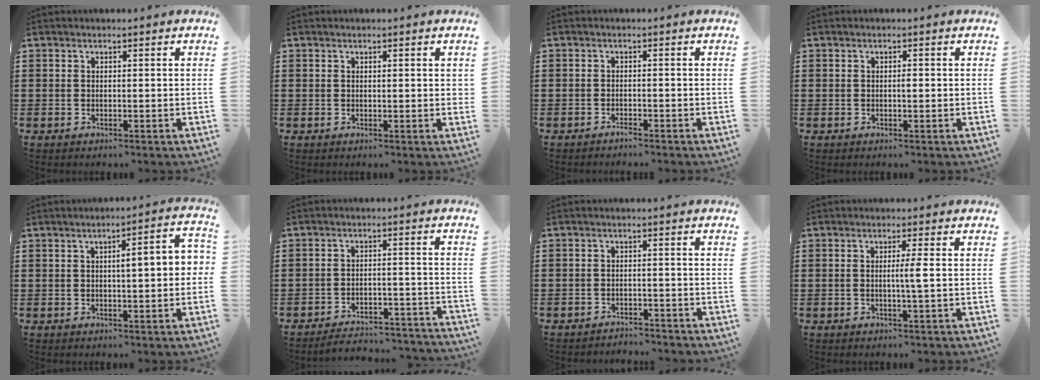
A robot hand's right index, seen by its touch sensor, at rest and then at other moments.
{"total": 0.8, "force": [0.3, 0.3, 0.7], "torque": [-0.013, 0.004, 0.005]}
{"total": 1.1, "force": [-1.0, 0.0, 0.3], "torque": [-0.009, -0.001, -0.020]}
{"total": 0.8, "force": [-0.1, 0.2, 0.8], "torque": [-0.016, -0.004, -0.001]}
{"total": 4.7, "force": [0.2, 0.7, 4.6], "torque": [-0.076, -0.001, -0.003]}
{"total": 4.0, "force": [-3.9, 0.3, 0.8], "torque": [-0.020, 0.003, -0.080]}
{"total": 2.3, "force": [-2.2, 0.2, -0.1], "torque": [-0.006, 0.001, -0.049]}
{"total": 2.6, "force": [-0.1, -0.3, 2.6], "torque": [-0.047, -0.006, -0.006]}